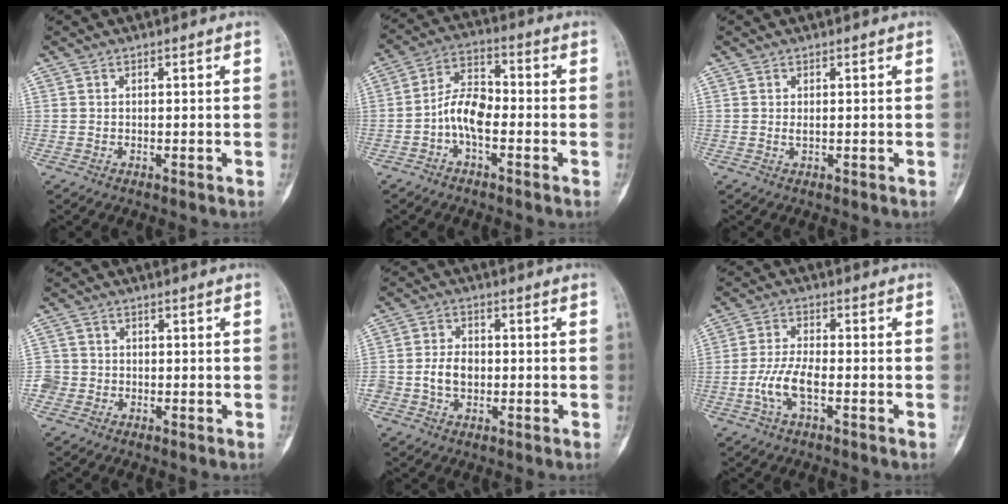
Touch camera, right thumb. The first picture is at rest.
{"total": 7.7, "force": [-2.2, 4.0, 6.2], "torque": [-0.112, 0.034, -0.050]}
{"total": 0.6, "force": [0.1, 0.2, 0.6], "torque": [-0.016, -0.003, 0.004]}
{"total": 3.3, "force": [-1.4, 3.0, 0.5], "torque": [-0.002, 0.015, -0.033]}
{"total": 5.5, "force": [-1.1, 4.0, 3.6], "torque": [-0.059, 0.016, -0.021]}
{"total": 6.5, "force": [-2.2, 2.4, 5.7], "torque": [-0.129, 0.016, -0.043]}